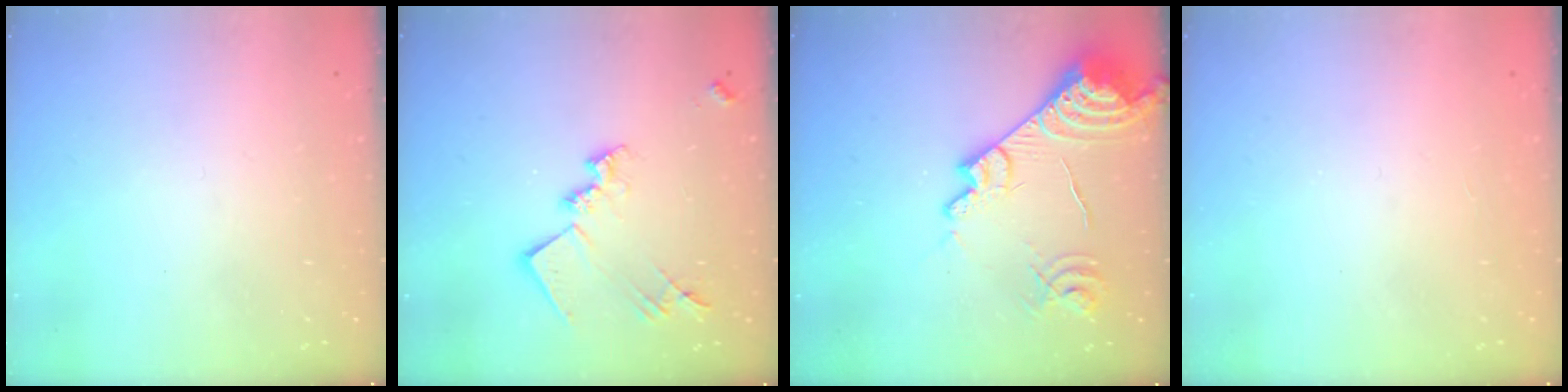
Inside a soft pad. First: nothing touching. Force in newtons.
{"total": 15.6, "press": 15.6, "slide": 1.0}
{"total": 18.0, "press": 17.9, "slide": 1.8}
{"total": 1.2, "press": 1.2, "slide": 0.1}